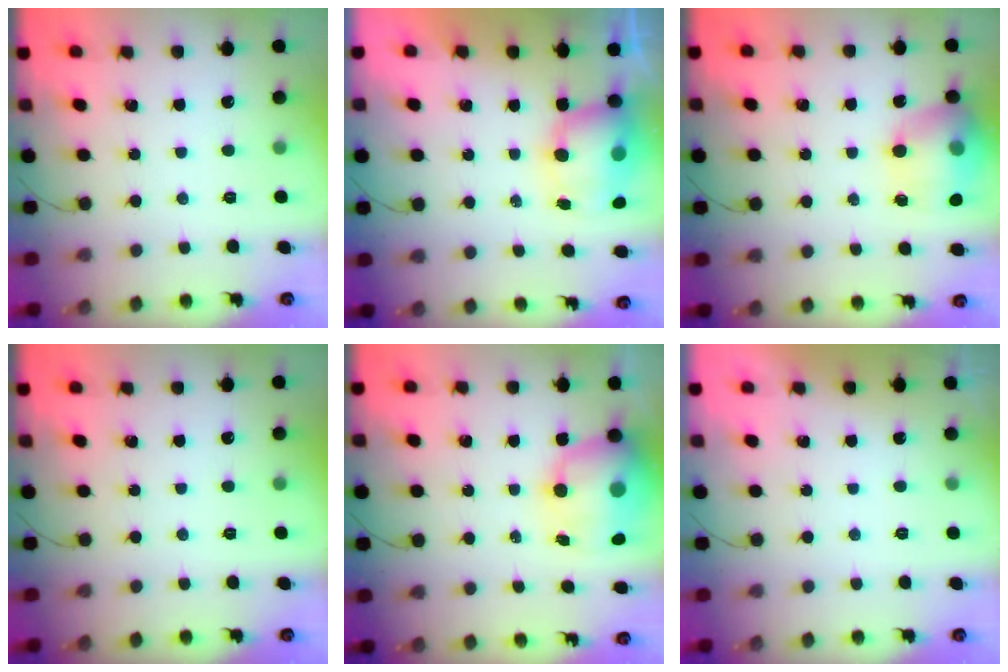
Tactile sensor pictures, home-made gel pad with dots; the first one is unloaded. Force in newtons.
{"total": 9.6, "press": 9.3, "slide": 2.6}
{"total": 17.2, "press": 17.1, "slide": 1.2}
{"total": 0.0}
{"total": 15.1, "press": 14.6, "slide": 3.9}
{"total": 0.0}